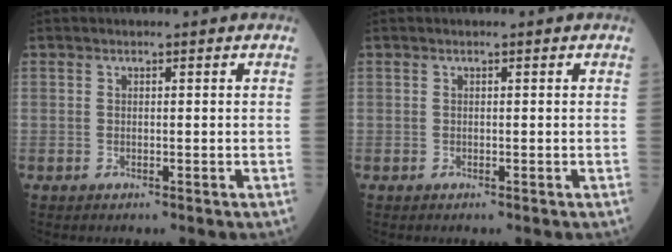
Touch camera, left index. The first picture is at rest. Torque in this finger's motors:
{"motor_torque": [0.00, 0.02, 0.00, -0.01]}